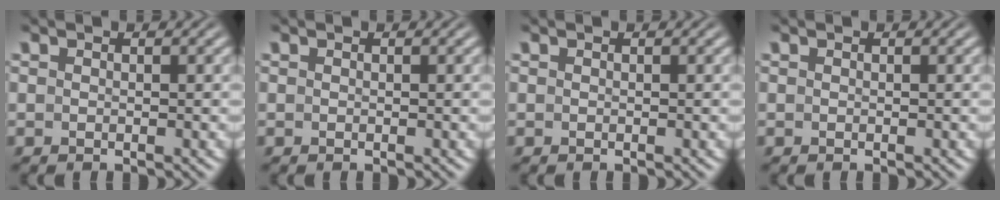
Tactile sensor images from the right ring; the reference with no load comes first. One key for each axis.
{"total": 0.0}
{"total": 0.0}
{"total": 0.0}